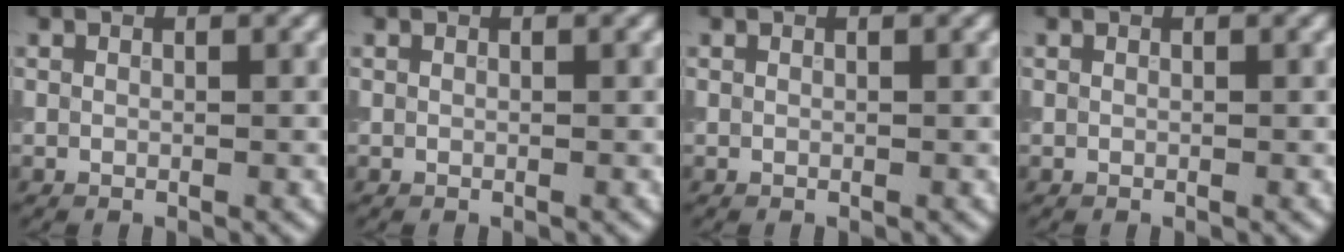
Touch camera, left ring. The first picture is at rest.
{"total": 0.0}
{"total": 0.0}
{"total": 0.0}